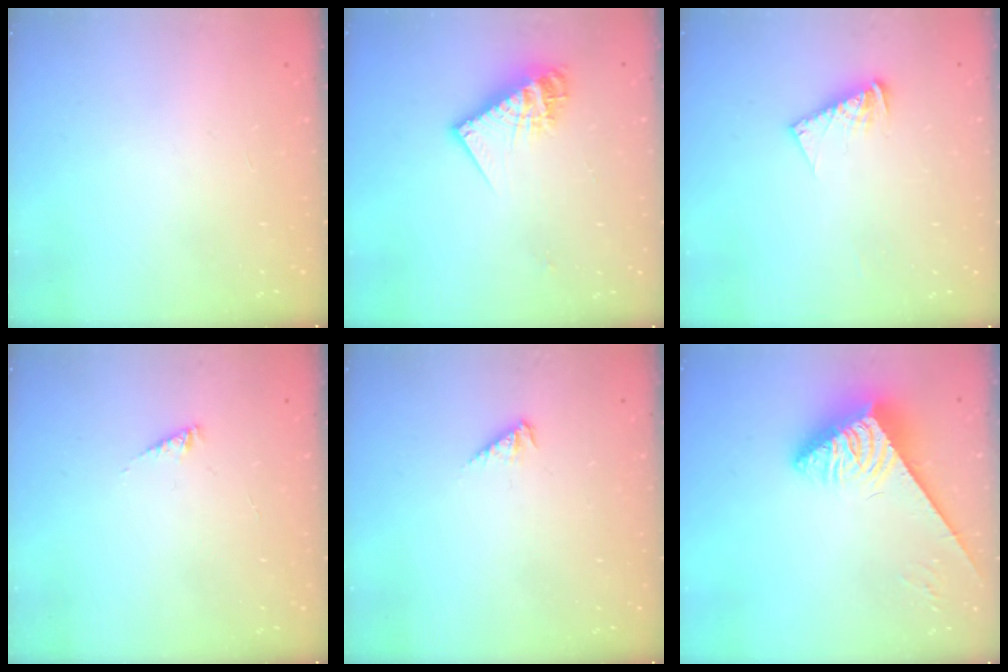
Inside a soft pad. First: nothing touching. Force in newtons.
{"total": 13.2, "press": 13.1, "slide": 1.2}
{"total": 8.7, "press": 8.6, "slide": 0.8}
{"total": 1.6, "press": 1.6, "slide": 0.3}
{"total": 3.0, "press": 2.9, "slide": 0.6}
{"total": 3.9, "press": 3.8, "slide": 0.8}